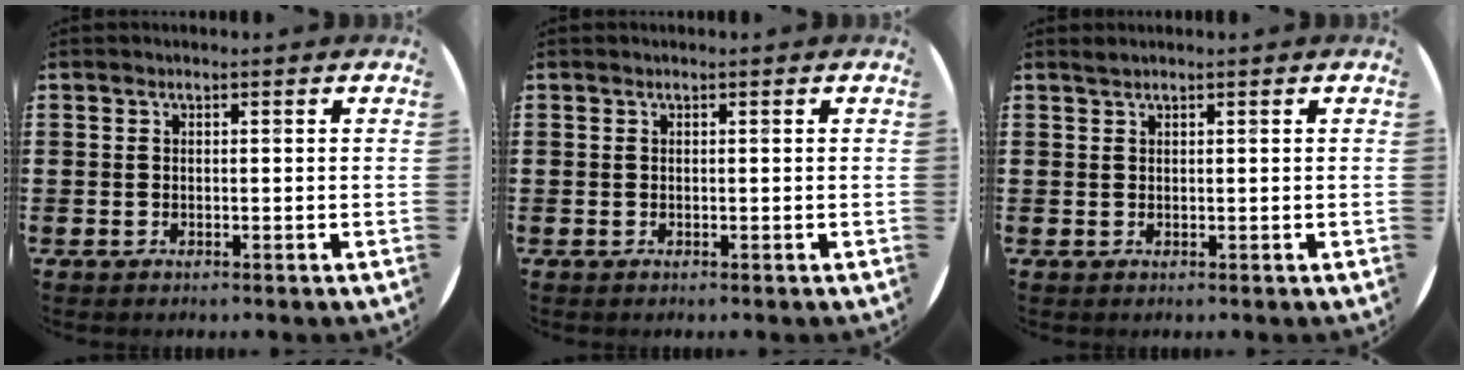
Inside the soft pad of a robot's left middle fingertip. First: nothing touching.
{"total": 0.0}
{"total": 0.5, "force": [0.5, -0.1, 0.1], "torque": [-0.001, 0.000, 0.010]}